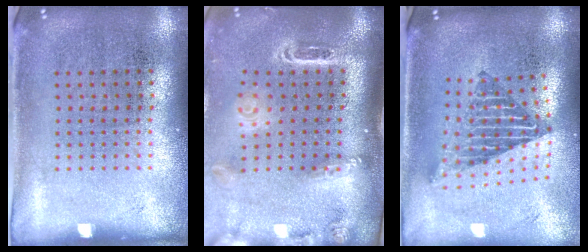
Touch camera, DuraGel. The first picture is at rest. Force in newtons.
{"total": 2.6, "press": 1.9, "slide": 1.8}
{"total": 2.2, "press": 1.6, "slide": 1.6}